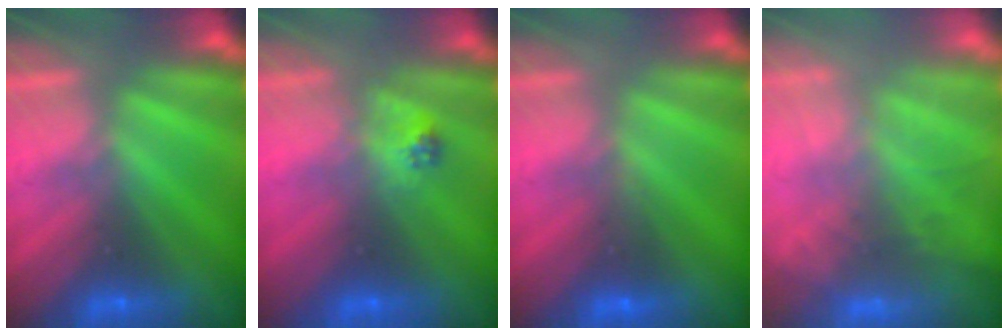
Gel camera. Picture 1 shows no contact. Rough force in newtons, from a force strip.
{"total": 2.3}
{"total": 3.0}
{"total": 10.4}